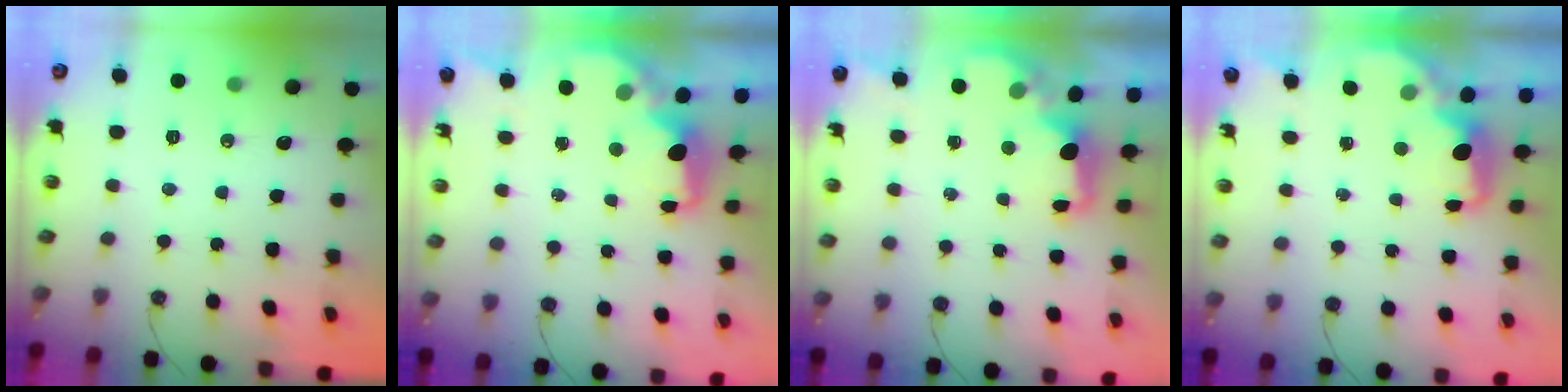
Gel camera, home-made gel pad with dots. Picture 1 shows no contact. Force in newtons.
{"total": 3.4, "press": 3.3, "slide": 0.6}
{"total": 2.1, "press": 2.0, "slide": 0.8}
{"total": 2.1, "press": 2.0, "slide": 0.7}